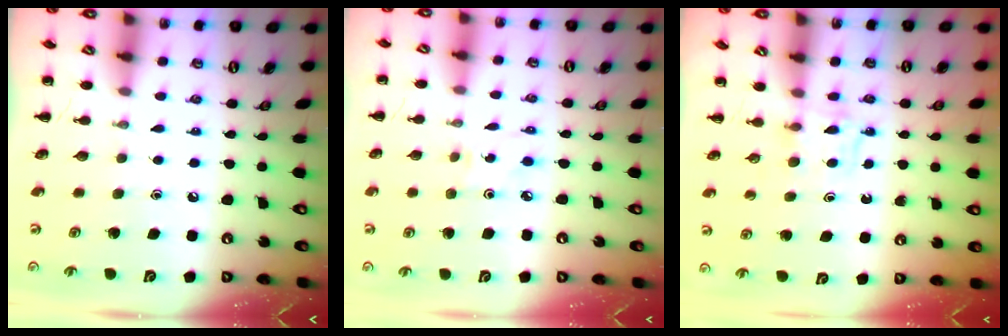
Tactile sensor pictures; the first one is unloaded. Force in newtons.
{"total": 3.2, "press": 3.2, "slide": 0.7}
{"total": 4.1, "press": 3.9, "slide": 1.4}